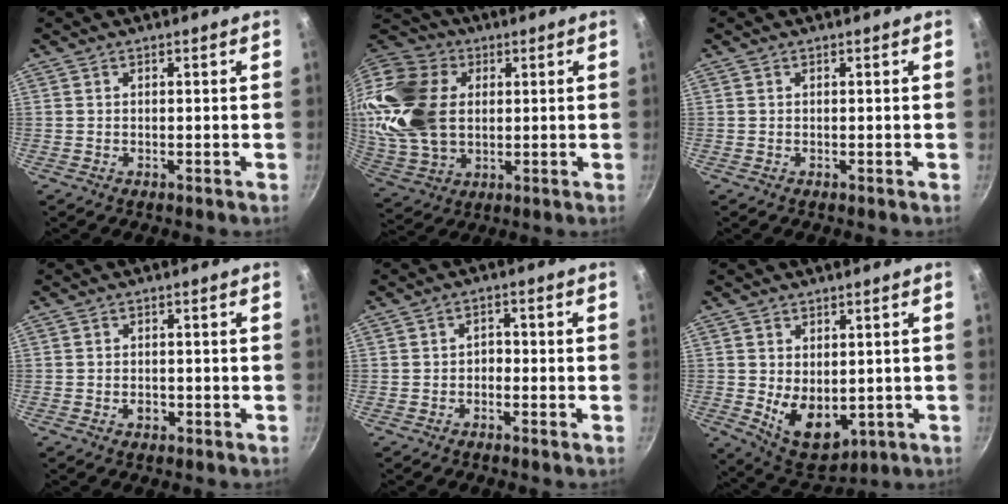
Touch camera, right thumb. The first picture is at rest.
{"total": 21.5, "force": [3.4, 15.5, 14.5], "torque": [-0.286, 0.005, 0.070]}
{"total": 0.0}
{"total": 1.7, "force": [-0.6, 1.3, 1.0], "torque": [-0.010, 0.008, -0.008]}
{"total": 2.1, "force": [-0.9, 1.5, 1.1], "torque": [-0.007, 0.015, -0.019]}
{"total": 9.6, "force": [-0.2, 6.4, 7.1], "torque": [-0.086, -0.022, 0.019]}